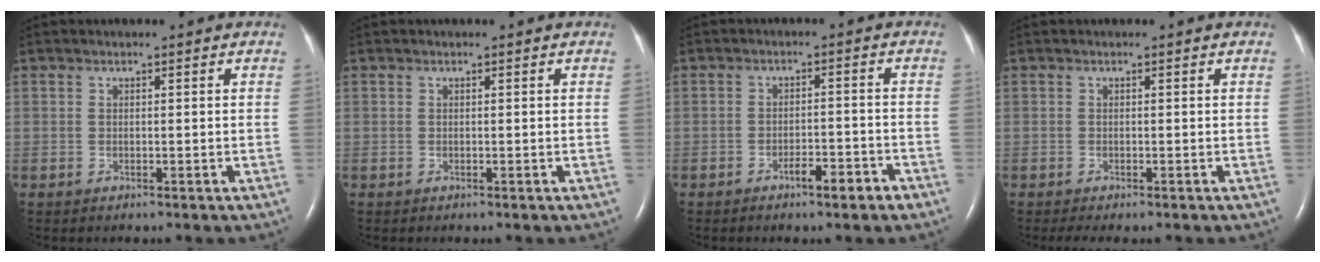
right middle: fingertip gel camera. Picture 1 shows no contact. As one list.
[{"total": 0.0}, {"total": 4.0, "force": [-2.8, 0.8, 2.8], "torque": [-0.043, 0.003, -0.041]}, {"total": 2.5, "force": [-2.0, 0.5, 1.4], "torque": [-0.021, -0.008, -0.026]}]